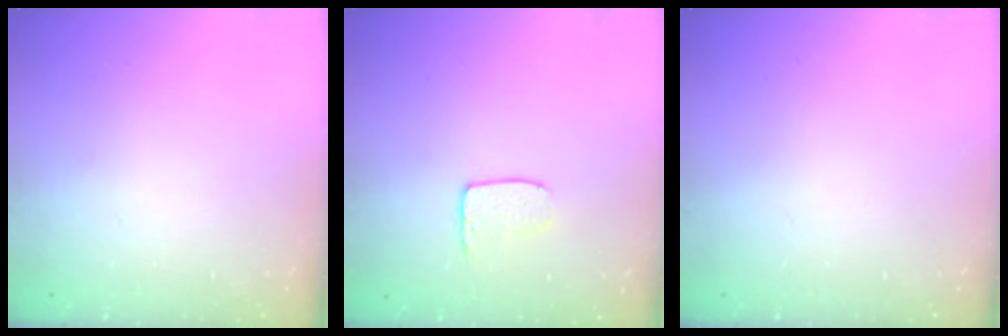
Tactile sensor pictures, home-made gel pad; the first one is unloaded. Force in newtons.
{"total": 5.8, "press": 5.8, "slide": 0.4}
{"total": 0.0}